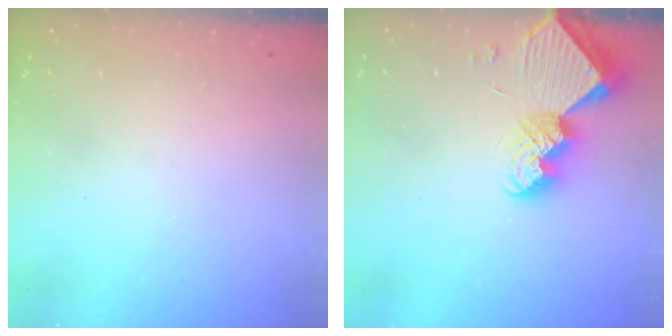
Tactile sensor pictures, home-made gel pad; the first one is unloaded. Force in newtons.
{"total": 10.4, "press": 10.3, "slide": 0.8}